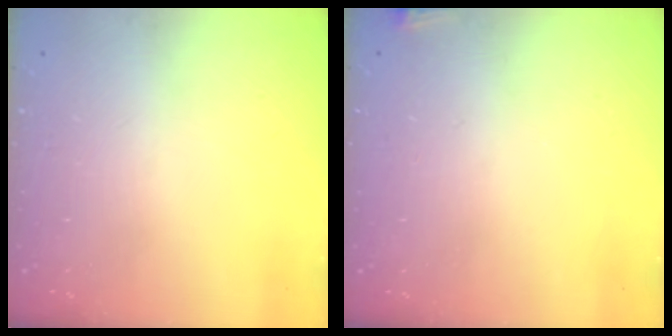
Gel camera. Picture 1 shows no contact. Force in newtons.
{"total": 2.9, "press": 2.6, "slide": 1.1}